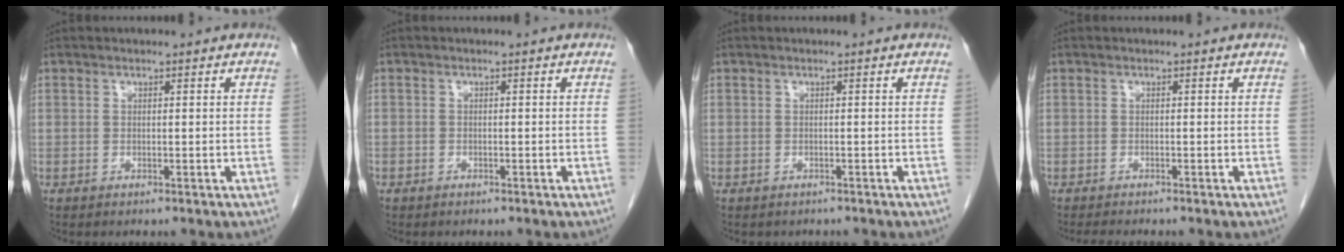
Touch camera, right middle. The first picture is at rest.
{"total": 0.8, "force": [-0.6, 0.6, 0.1], "torque": [-0.008, 0.002, -0.011]}
{"total": 1.7, "force": [-1.4, 0.8, 0.2], "torque": [-0.011, -0.001, -0.017]}
{"total": 2.7, "force": [-2.4, 0.3, 1.2], "torque": [-0.018, -0.006, -0.034]}